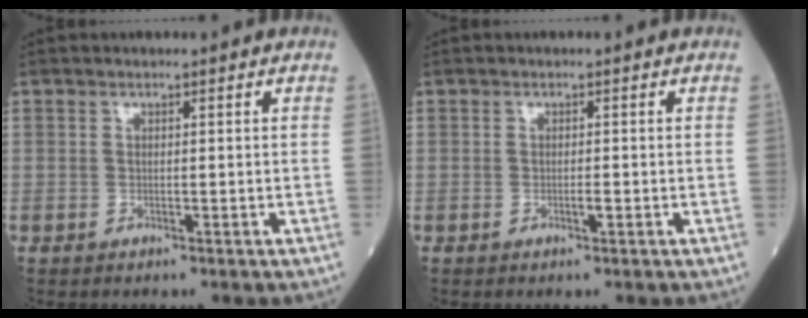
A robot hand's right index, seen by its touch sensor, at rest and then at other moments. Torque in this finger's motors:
{"motor_torque": [-0.12, -0.07, 0.05, 0.03]}